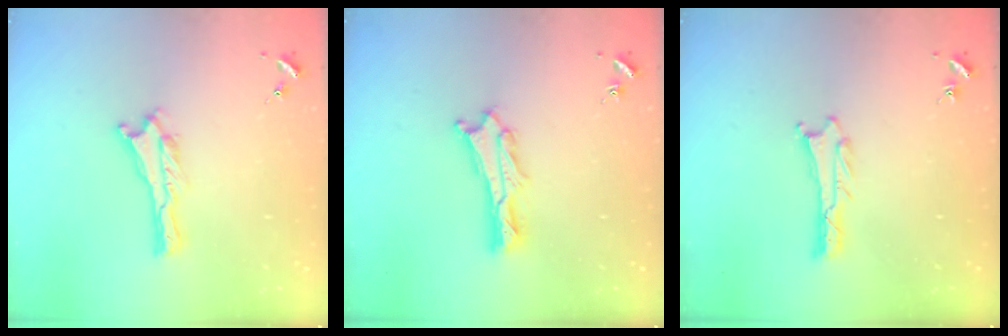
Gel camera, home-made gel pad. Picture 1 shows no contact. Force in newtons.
{"total": 1.5, "press": 1.4, "slide": 0.2}
{"total": 0.8, "press": 0.7, "slide": 0.1}